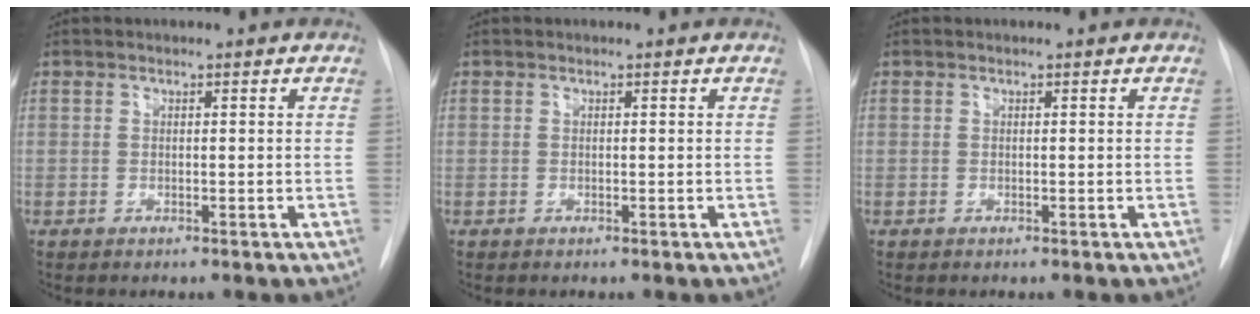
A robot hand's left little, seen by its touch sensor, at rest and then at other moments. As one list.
[{"total": 0.0}, {"total": 0.0}]